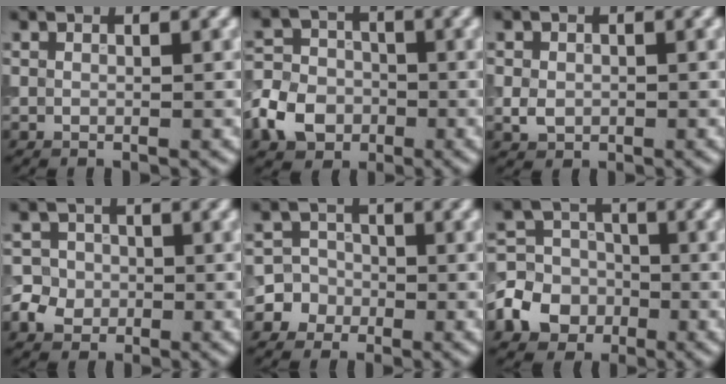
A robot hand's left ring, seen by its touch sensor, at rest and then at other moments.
{"total": 5.6, "force": [-2.2, 4.4, 2.6], "torque": [-0.050, 0.001, -0.056]}
{"total": 1.7, "force": [-0.3, 1.5, 0.9], "torque": [-0.015, -0.002, -0.009]}
{"total": 3.2, "force": [-0.9, 2.9, 1.0], "torque": [0.002, 0.001, -0.026]}
{"total": 4.3, "force": [-1.8, 3.9, 0.3], "torque": [0.029, 0.007, -0.049]}
{"total": 7.1, "force": [-2.8, 6.0, 2.5], "torque": [-0.038, -0.005, -0.082]}